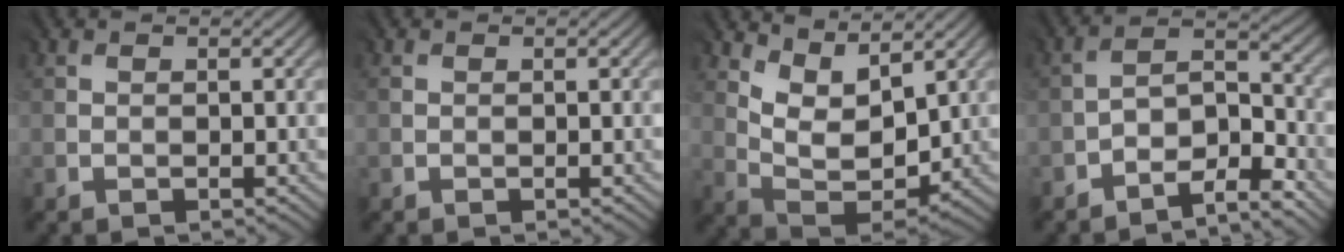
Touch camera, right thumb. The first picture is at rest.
{"total": 0.0}
{"total": 8.3, "force": [5.3, 3.6, 5.3], "torque": [-0.126, -0.002, 0.107]}
{"total": 7.8, "force": [-6.1, 2.4, 4.2], "torque": [-0.060, -0.001, -0.110]}